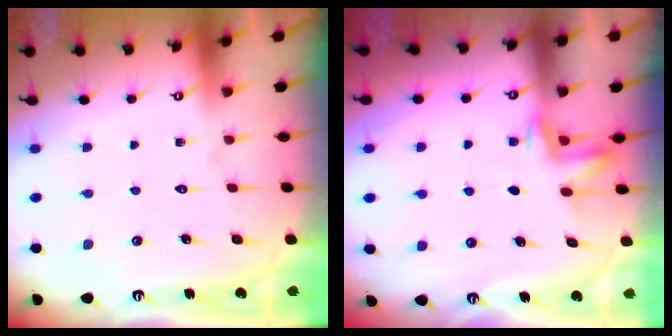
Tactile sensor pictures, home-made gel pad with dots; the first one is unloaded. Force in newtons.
{"total": 3.1, "press": 3.0, "slide": 0.4}